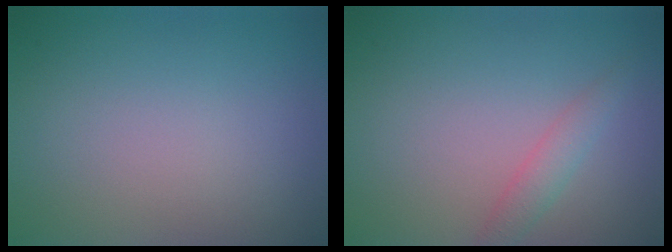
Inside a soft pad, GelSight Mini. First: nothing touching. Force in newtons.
{"total": 1.7, "press": 1.7, "slide": 0.1}